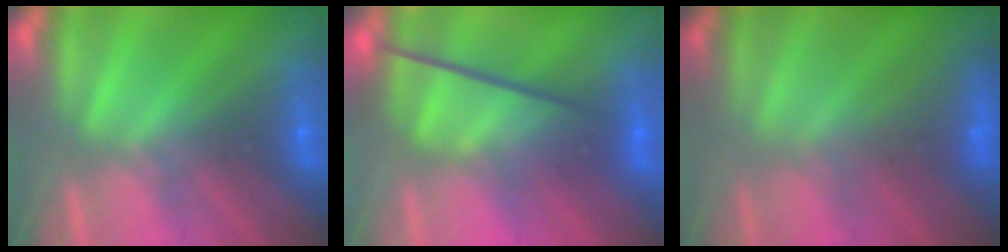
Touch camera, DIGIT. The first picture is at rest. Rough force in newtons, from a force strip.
{"total": 3.7}
{"total": 2.9}